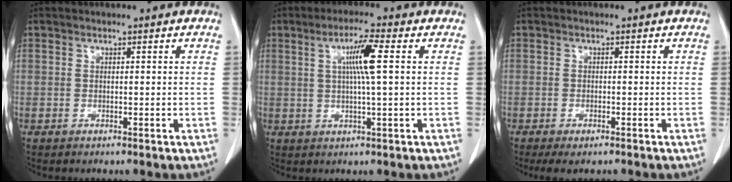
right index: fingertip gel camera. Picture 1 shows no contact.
{"total": 6.1, "force": [1.4, -0.3, 5.9], "torque": [-0.107, 0.003, 0.025]}
{"total": 3.5, "force": [-2.6, 1.0, 2.1], "torque": [-0.034, -0.009, -0.034]}